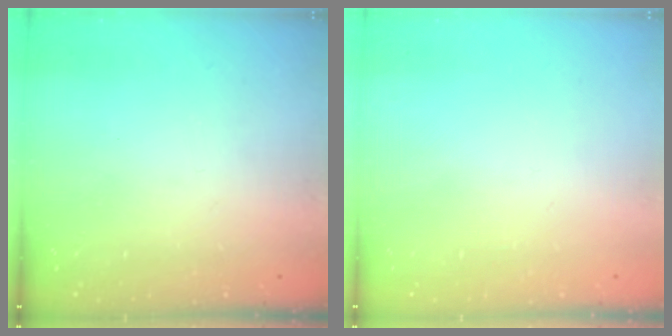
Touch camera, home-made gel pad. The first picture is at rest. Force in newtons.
{"total": 1.8, "press": 1.8, "slide": 0.1}